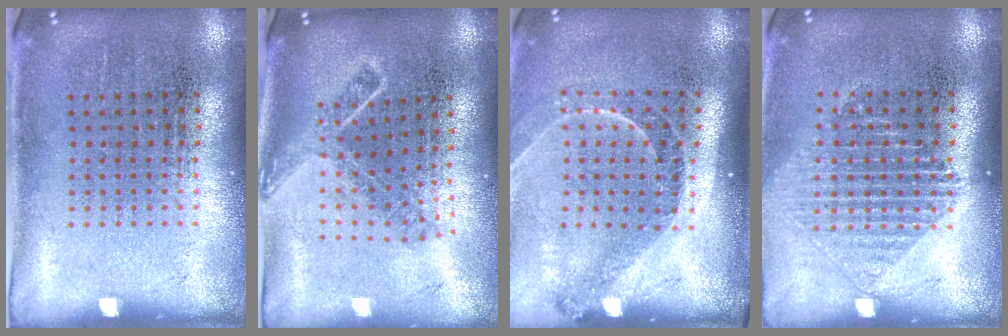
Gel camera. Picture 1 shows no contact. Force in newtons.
{"total": 1.7, "press": 1.3, "slide": 1.1}
{"total": 1.4, "press": 1.3, "slide": 0.5}
{"total": 1.2, "press": 1.2, "slide": 0.5}